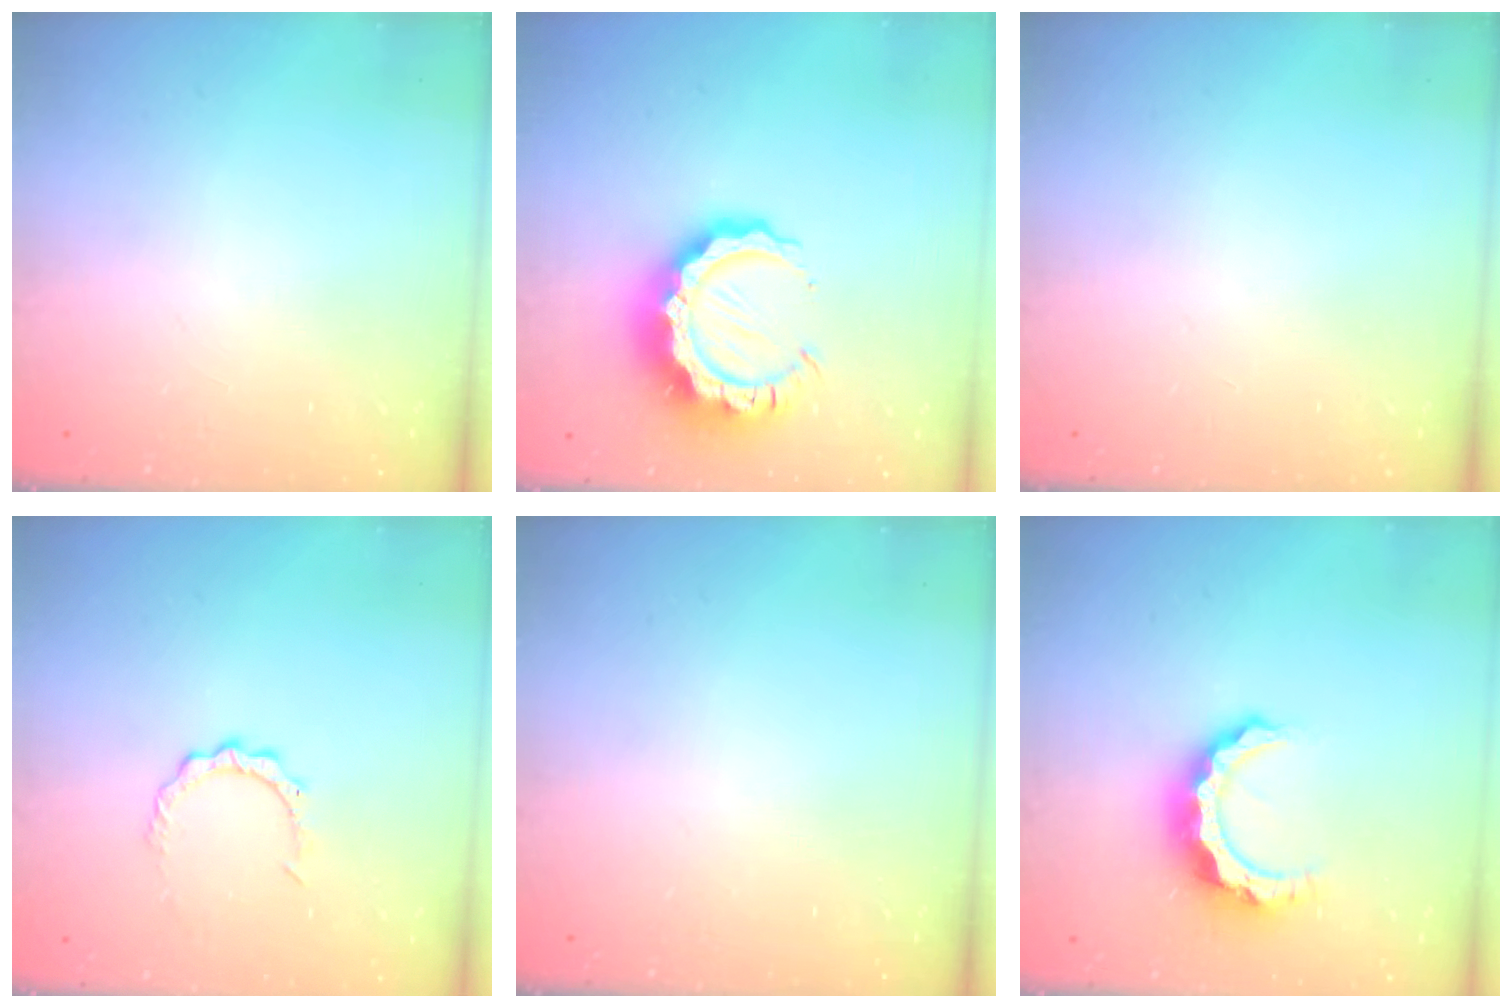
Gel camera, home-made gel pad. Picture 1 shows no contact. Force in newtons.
{"total": 13.1, "press": 13.0, "slide": 1.2}
{"total": 0.0}
{"total": 3.0, "press": 3.0, "slide": 0.2}
{"total": 0.0}
{"total": 9.9, "press": 9.8, "slide": 1.1}